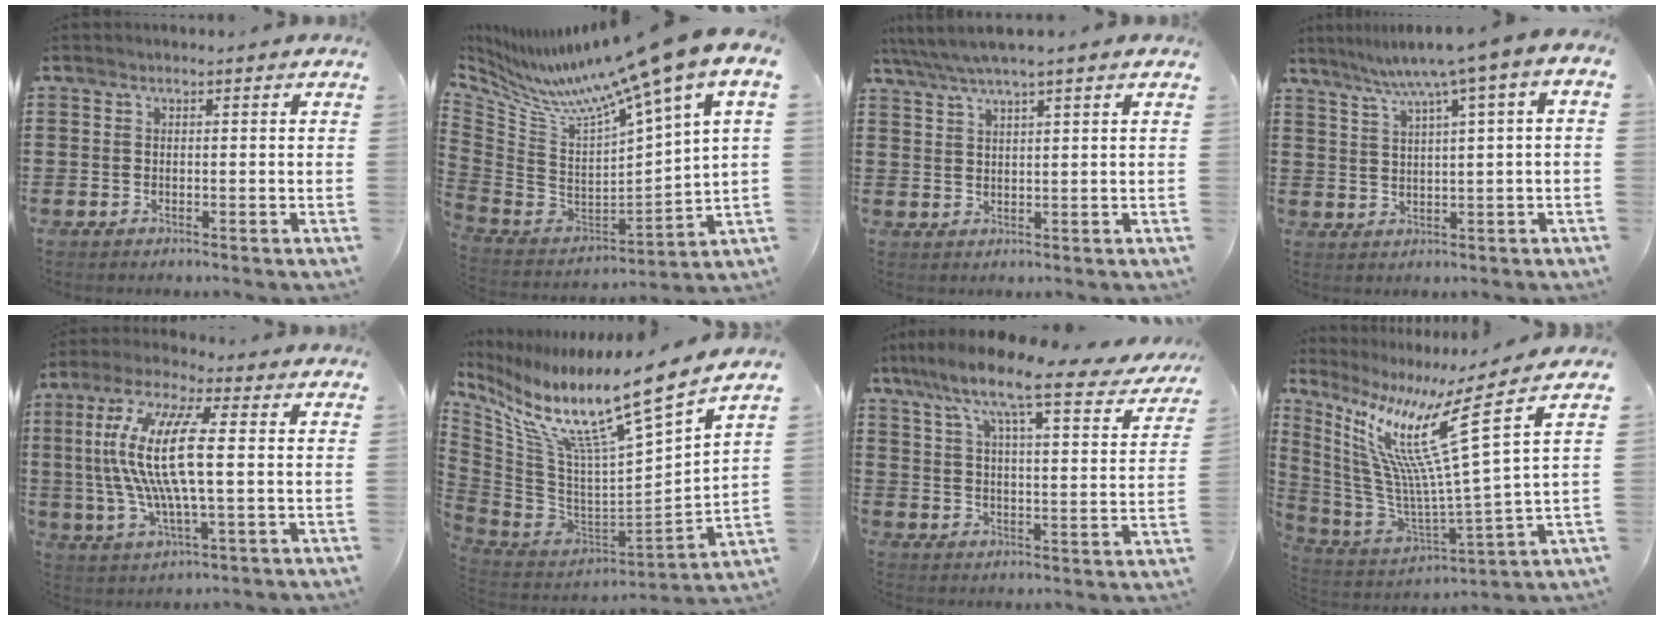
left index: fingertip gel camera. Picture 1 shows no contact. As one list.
[{"total": 11.0, "force": [8.5, -0.8, 7.0], "torque": [-0.153, -0.072, 0.126]}, {"total": 3.6, "force": [2.8, 0.1, 2.2], "torque": [-0.049, -0.002, 0.051]}, {"total": 5.8, "force": [2.9, 0.0, 5.0], "torque": [-0.105, -0.015, 0.043]}, {"total": 13.5, "force": [1.1, 3.9, 12.8], "torque": [-0.281, -0.008, 0.010]}, {"total": 12.6, "force": [8.3, 1.5, 9.4], "torque": [-0.186, -0.068, 0.125]}, {"total": 10.2, "force": [8.0, 1.2, 6.2], "torque": [-0.142, -0.043, 0.130]}, {"total": 15.2, "force": [7.6, 1.0, 13.2], "torque": [-0.292, -0.059, 0.106]}]